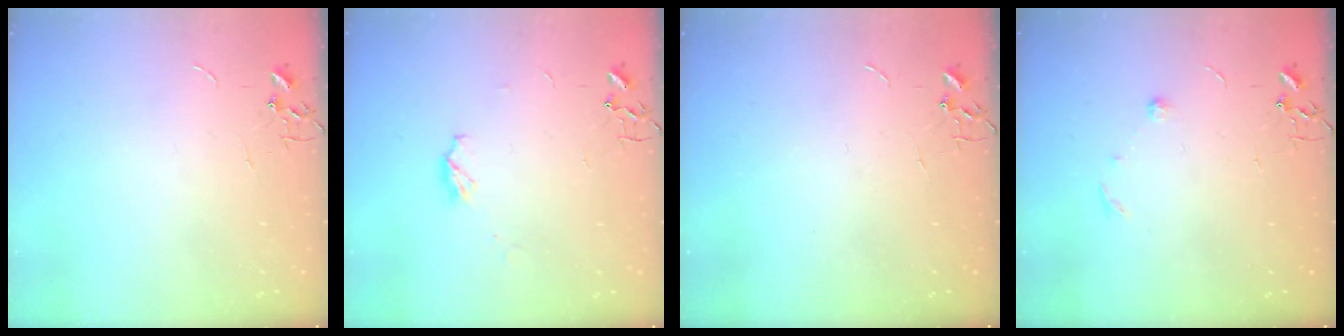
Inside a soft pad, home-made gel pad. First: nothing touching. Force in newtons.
{"total": 5.6, "press": 5.5, "slide": 0.4}
{"total": 0.0}
{"total": 6.0, "press": 5.8, "slide": 1.4}